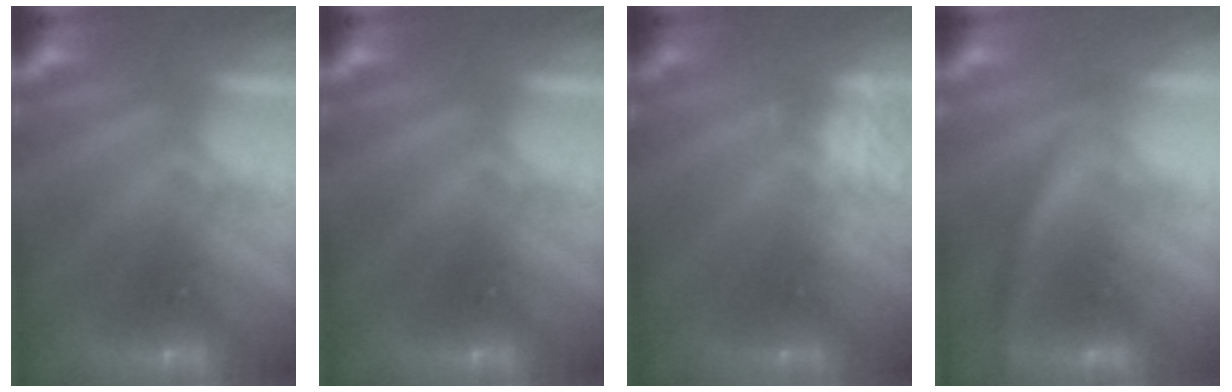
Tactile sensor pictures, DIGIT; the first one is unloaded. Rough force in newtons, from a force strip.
{"total": 0.0}
{"total": 4.5}
{"total": 2.8}